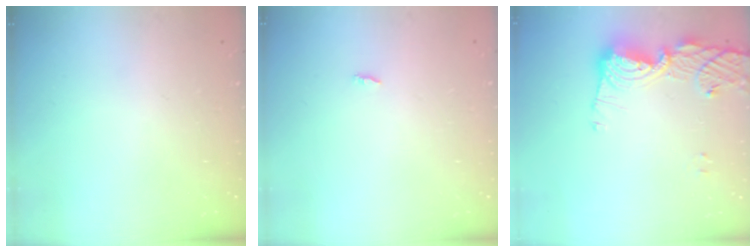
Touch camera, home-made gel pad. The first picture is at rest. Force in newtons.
{"total": 1.8, "press": 1.8, "slide": 0.2}
{"total": 12.7, "press": 12.6, "slide": 1.2}